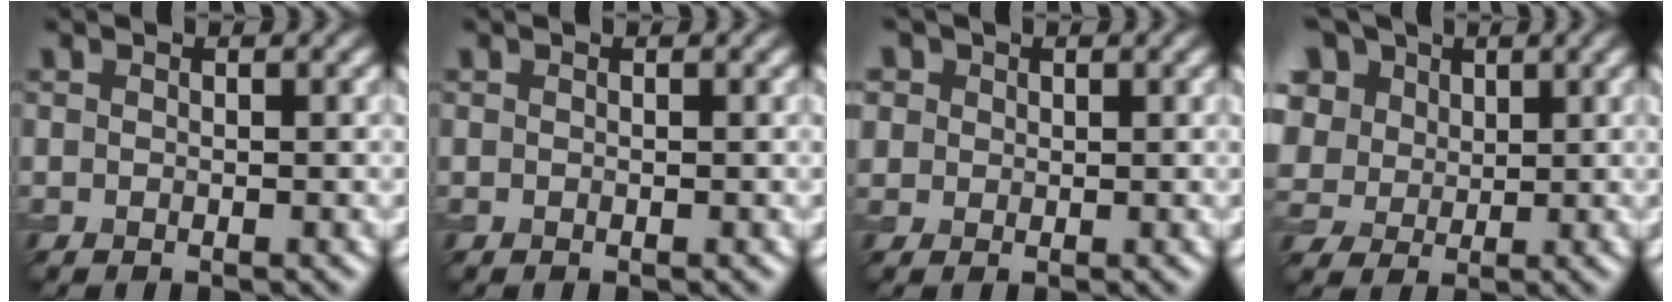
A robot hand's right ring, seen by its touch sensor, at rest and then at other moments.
{"total": 0.0}
{"total": 3.6, "force": [1.8, 2.8, 1.2], "torque": [-0.037, 0.010, 0.028]}
{"total": 11.6, "force": [5.3, 8.6, 5.7], "torque": [-0.148, 0.033, 0.083]}